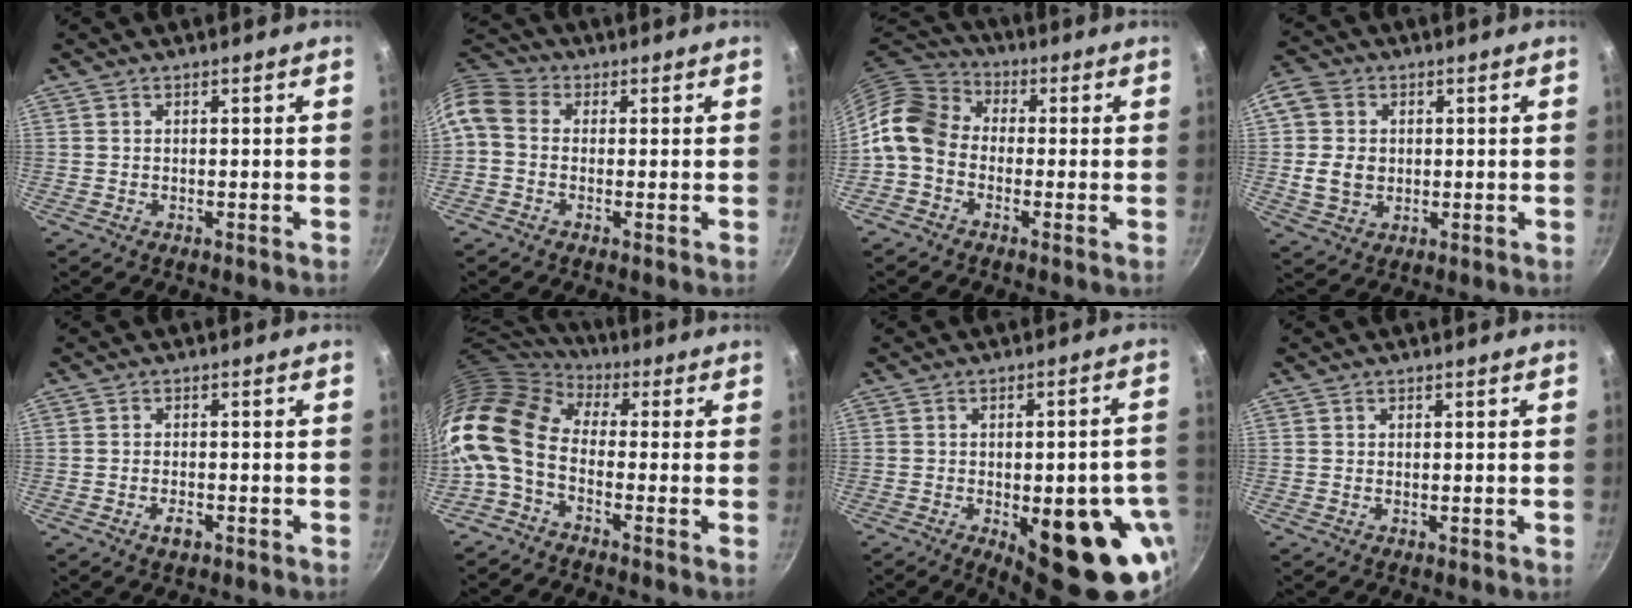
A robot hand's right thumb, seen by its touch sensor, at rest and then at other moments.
{"total": 8.2, "force": [-0.4, 6.4, 5.1], "torque": [-0.114, 0.033, -0.025]}
{"total": 10.5, "force": [-1.7, 8.2, 6.4], "torque": [-0.108, 0.039, -0.056]}
{"total": 9.7, "force": [0.4, 8.0, 5.4], "torque": [-0.087, 0.001, 0.002]}
{"total": 2.3, "force": [-1.2, 1.1, 1.7], "torque": [-0.034, 0.005, -0.023]}
{"total": 14.5, "force": [-1.0, 9.4, 11.0], "torque": [-0.215, 0.022, -0.042]}
{"total": 20.4, "force": [-7.3, 8.2, 17.3], "torque": [-0.163, 0.011, -0.083]}
{"total": 0.0}